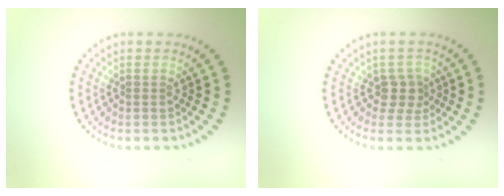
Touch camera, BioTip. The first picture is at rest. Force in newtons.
{"total": 1.8, "press": 1.5, "slide": 1.1}